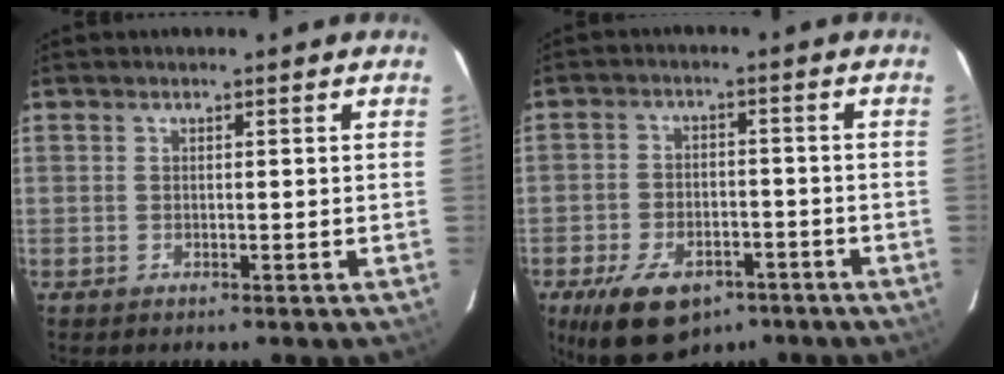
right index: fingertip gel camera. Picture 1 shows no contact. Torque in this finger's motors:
{"motor_torque": [1.07, -1.07, 0.55, 0.05]}